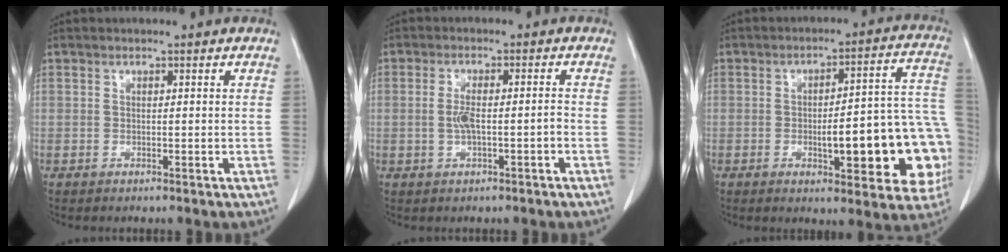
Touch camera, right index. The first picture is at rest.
{"total": 3.8, "force": [-0.8, 0.9, 3.6], "torque": [-0.076, 0.005, -0.012]}
{"total": 18.6, "force": [-4.1, 4.5, 17.6], "torque": [-0.140, 0.041, -0.036]}